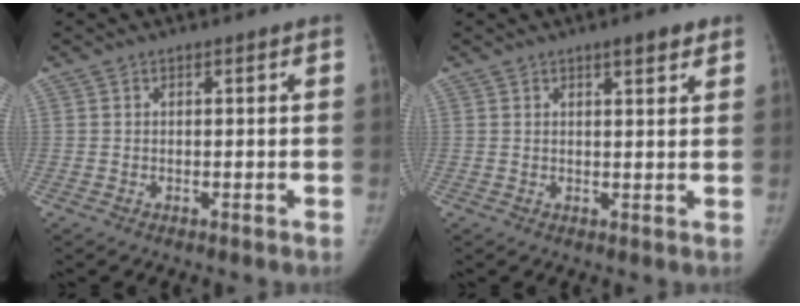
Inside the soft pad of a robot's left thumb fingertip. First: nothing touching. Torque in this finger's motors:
{"motor_torque": [0.30, 0.38, -0.18, 0.07, 0.09]}